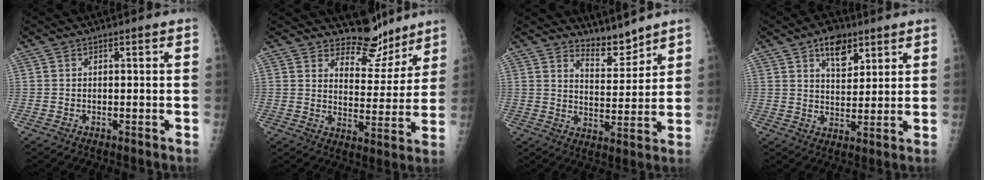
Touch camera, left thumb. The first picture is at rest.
{"total": 10.1, "force": [9.0, 4.2, 1.4], "torque": [0.015, -0.081, 0.132]}
{"total": 5.9, "force": [5.6, 1.4, 0.9], "torque": [0.004, -0.057, 0.104]}
{"total": 7.9, "force": [4.8, 4.4, 4.6], "torque": [-0.044, -0.026, 0.075]}